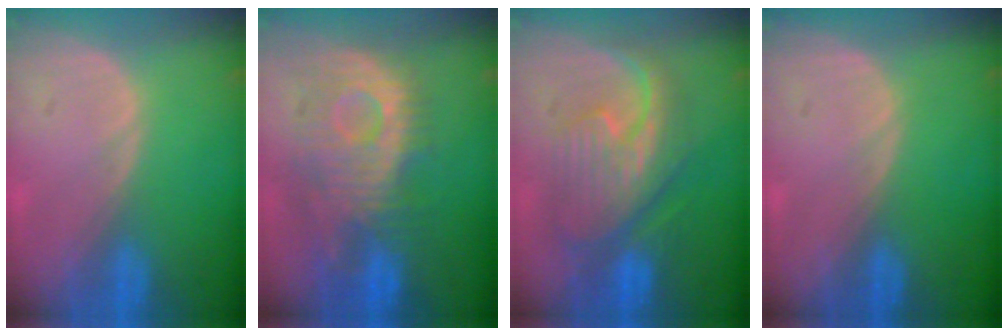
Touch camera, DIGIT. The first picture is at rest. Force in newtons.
{"total": 10.6, "press": 9.9, "slide": 3.9}
{"total": 9.2, "press": 9.2, "slide": 0.4}
{"total": 0.0}